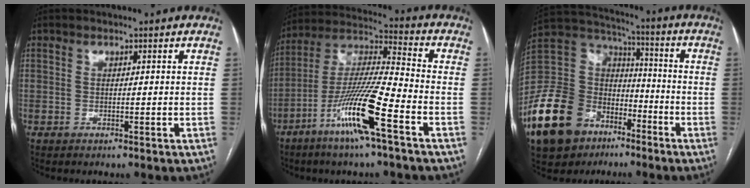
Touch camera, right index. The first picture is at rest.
{"total": 15.0, "force": [-7.3, 0.4, 13.1], "torque": [-0.265, -0.013, -0.141]}
{"total": 19.0, "force": [-10.7, 13.3, 8.3], "torque": [-0.185, 0.053, -0.186]}